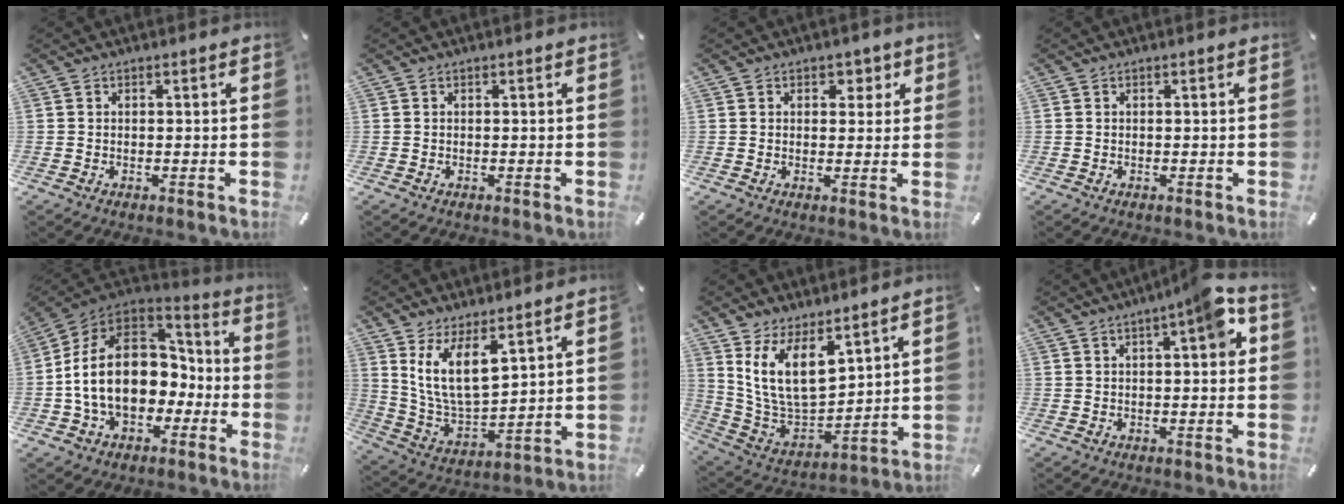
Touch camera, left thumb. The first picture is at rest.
{"total": 0.0}
{"total": 3.3, "force": [1.3, 2.7, 1.3], "torque": [0.001, -0.005, 0.015]}
{"total": 0.0}
{"total": 19.3, "force": [-1.5, 14.9, 12.2], "torque": [-0.224, 0.008, -0.019]}
{"total": 12.1, "force": [7.4, 5.4, 8.0], "torque": [-0.184, -0.042, 0.134]}
{"total": 13.6, "force": [7.9, 7.1, 8.5], "torque": [-0.196, -0.057, 0.150]}
{"total": 8.2, "force": [2.6, 1.7, 7.6], "torque": [-0.105, -0.009, 0.036]}